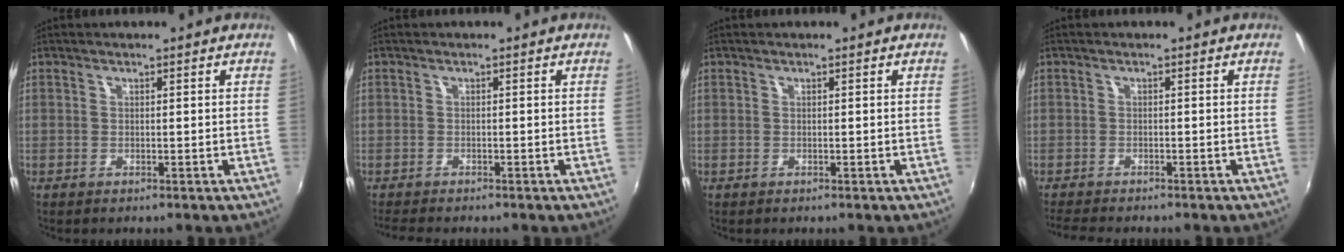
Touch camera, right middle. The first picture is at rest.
{"total": 2.9, "force": [-2.7, 0.8, 0.8], "torque": [-0.030, -0.014, -0.054]}
{"total": 0.0}
{"total": 4.0, "force": [-3.8, 0.8, 1.3], "torque": [-0.043, -0.018, -0.071]}